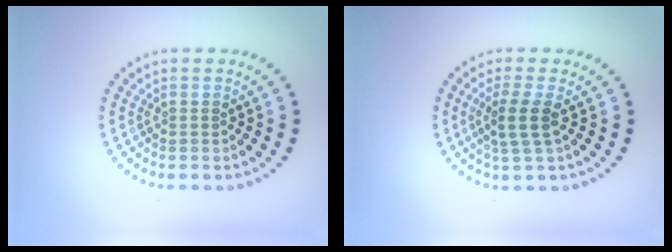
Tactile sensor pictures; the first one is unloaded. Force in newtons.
{"total": 2.6, "press": 2.1, "slide": 1.4}